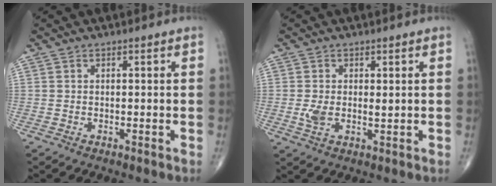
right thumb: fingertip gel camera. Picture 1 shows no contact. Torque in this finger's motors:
{"motor_torque": [0.10, 0.11, 0.15, 0.14, 0.00]}